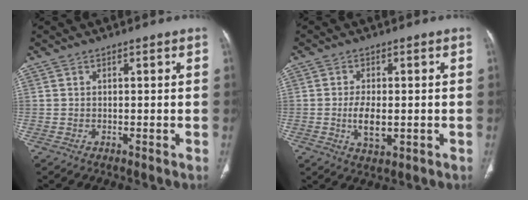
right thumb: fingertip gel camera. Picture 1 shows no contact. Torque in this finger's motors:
{"motor_torque": [3.24, 1.77, 1.08, -0.97, 0.32]}